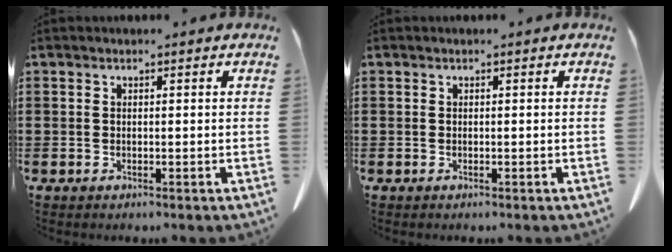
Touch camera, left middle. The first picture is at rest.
{"total": 0.0}